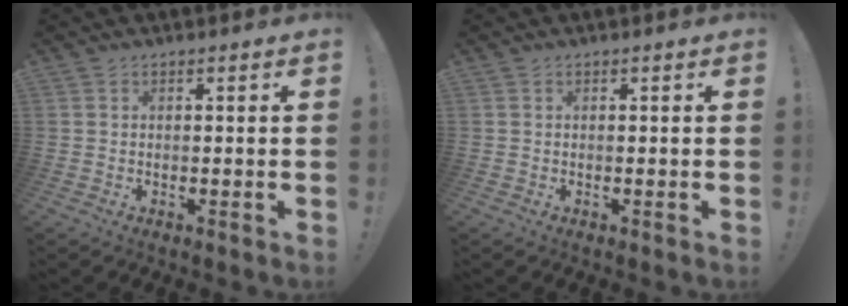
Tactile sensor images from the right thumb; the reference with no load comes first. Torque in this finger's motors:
{"motor_torque": [-0.04, 0.04, 0.20, -0.24, 0.11]}